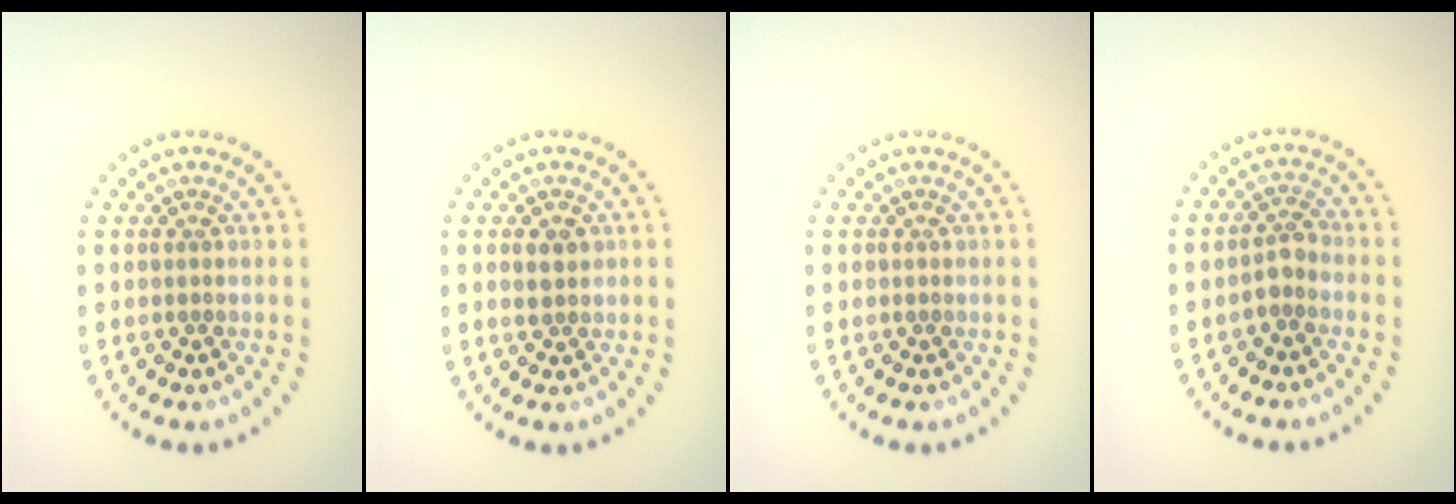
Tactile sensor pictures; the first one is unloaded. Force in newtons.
{"total": 1.7, "press": 1.6, "slide": 0.3}
{"total": 0.0}
{"total": 1.7, "press": 1.4, "slide": 1.0}